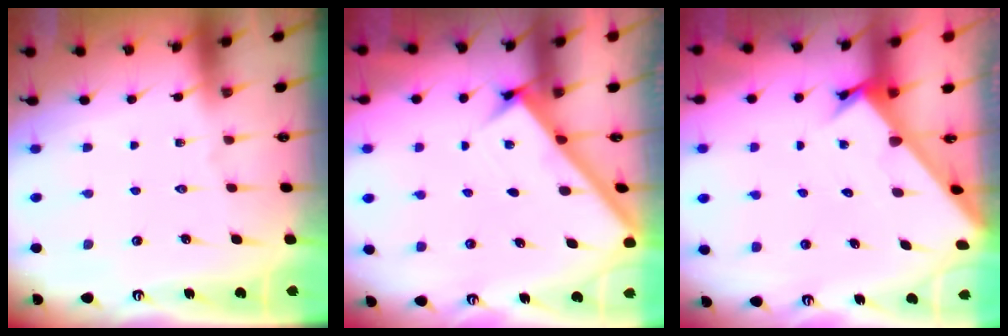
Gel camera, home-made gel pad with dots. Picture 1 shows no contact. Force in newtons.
{"total": 2.7, "press": 2.7, "slide": 0.3}
{"total": 2.3, "press": 2.3, "slide": 0.1}